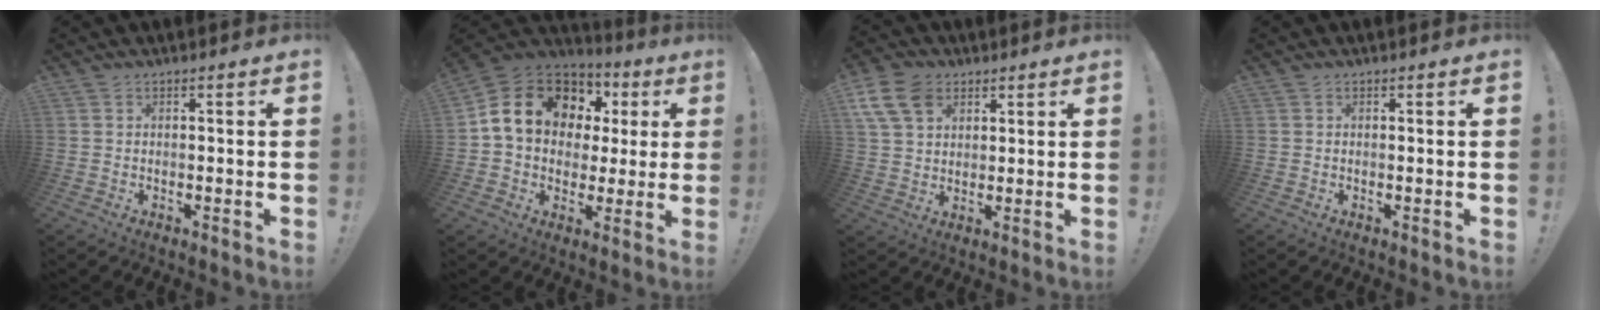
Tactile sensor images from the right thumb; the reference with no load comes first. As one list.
[{"total": 17.0, "force": [6.3, 12.6, 9.6], "torque": [-0.149, -0.022, 0.128]}, {"total": 11.8, "force": [5.4, 8.2, 6.5], "torque": [-0.127, -0.018, 0.108]}, {"total": 0.0}]